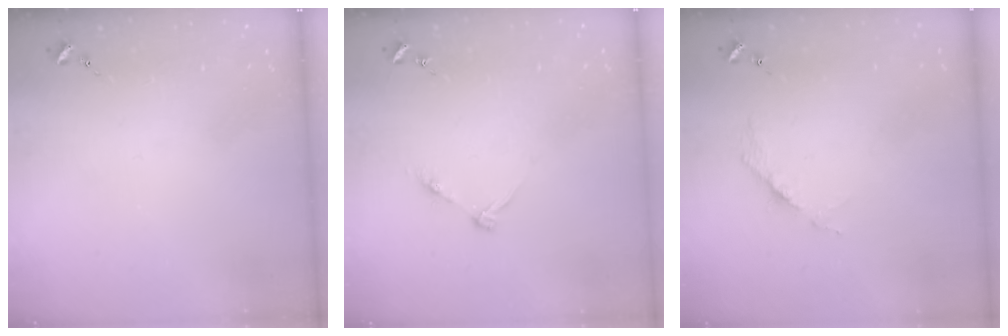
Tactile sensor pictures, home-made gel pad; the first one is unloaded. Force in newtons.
{"total": 4.6, "press": 4.6, "slide": 0.5}
{"total": 3.8, "press": 3.8, "slide": 0.4}